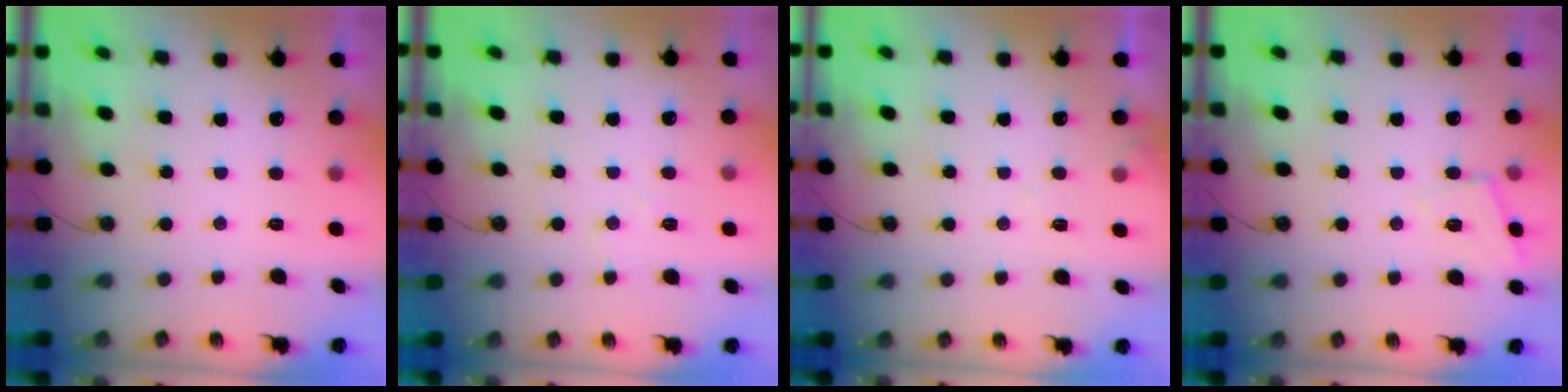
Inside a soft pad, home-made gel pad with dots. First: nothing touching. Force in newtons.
{"total": 5.1, "press": 5.0, "slide": 0.8}
{"total": 4.6, "press": 4.5, "slide": 0.6}
{"total": 5.5, "press": 5.4, "slide": 0.7}